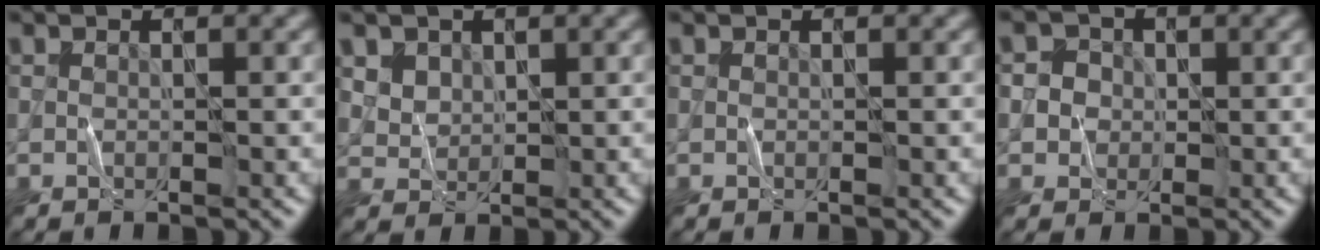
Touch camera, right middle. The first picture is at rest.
{"total": 3.9, "force": [2.3, 2.7, 1.6], "torque": [-0.057, 0.000, 0.059]}
{"total": 0.0}
{"total": 3.4, "force": [0.7, 3.1, 1.1], "torque": [-0.003, 0.011, 0.003]}